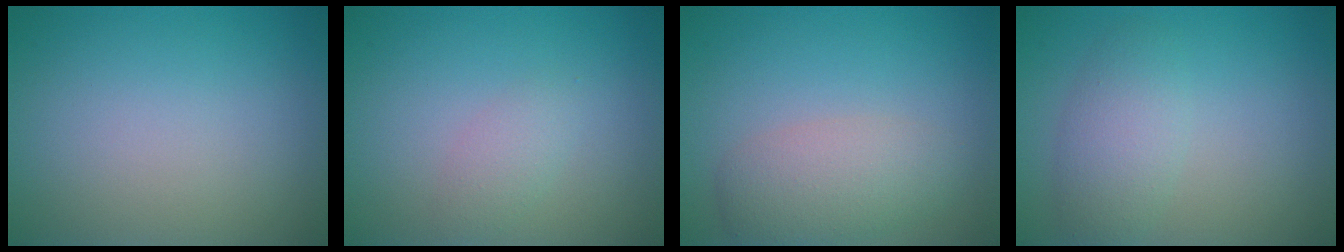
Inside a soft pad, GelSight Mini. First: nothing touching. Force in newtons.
{"total": 1.5, "press": 1.5, "slide": 0.1}
{"total": 3.7, "press": 3.7, "slide": 0.2}
{"total": 3.1, "press": 3.1, "slide": 0.1}